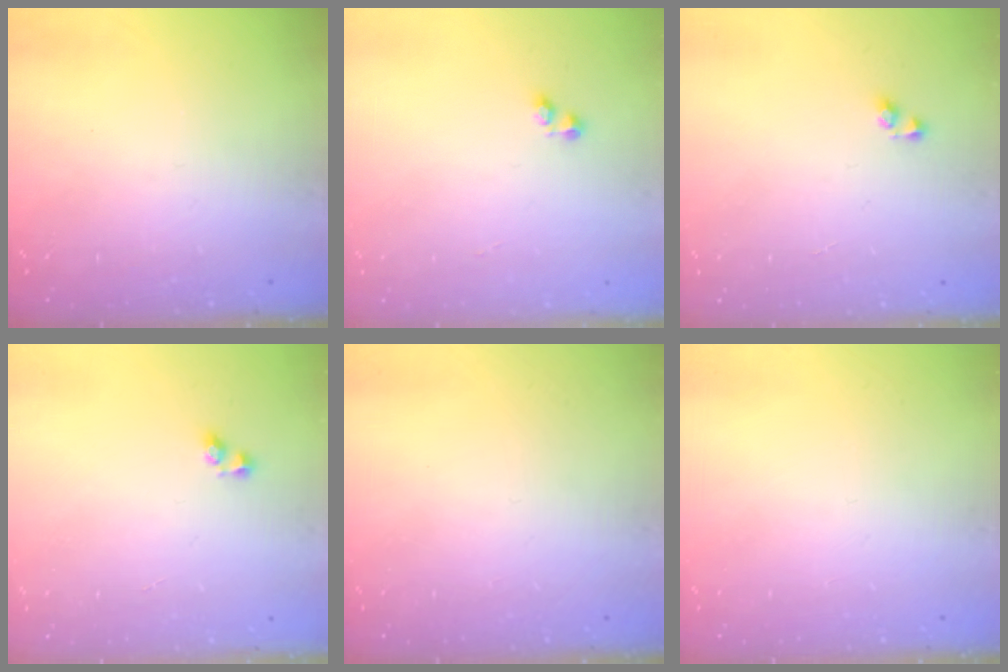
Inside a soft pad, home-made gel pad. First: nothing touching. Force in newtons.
{"total": 1.6, "press": 1.5, "slide": 0.4}
{"total": 2.9, "press": 2.9, "slide": 0.3}
{"total": 2.2, "press": 1.9, "slide": 1.1}
{"total": 0.0}
{"total": 0.0}